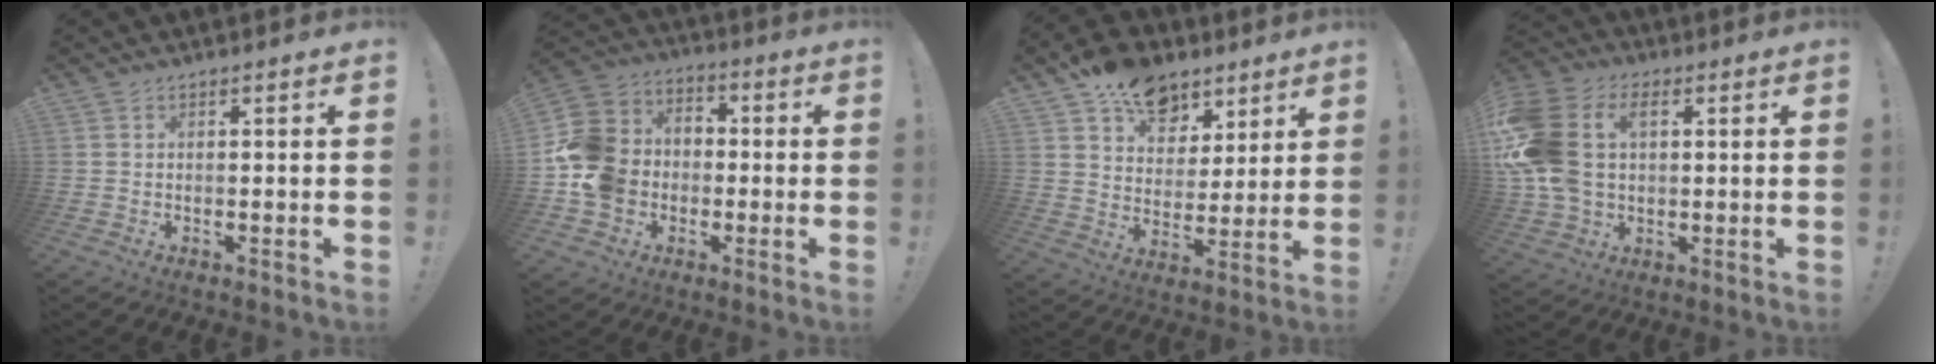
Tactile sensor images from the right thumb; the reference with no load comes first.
{"total": 15.0, "force": [-3.5, 13.2, 6.2], "torque": [-0.110, 0.028, -0.058]}
{"total": 14.5, "force": [9.8, 9.0, 5.7], "torque": [-0.080, -0.064, 0.181]}
{"total": 17.6, "force": [3.4, 12.7, 11.7], "torque": [-0.254, -0.003, 0.064]}